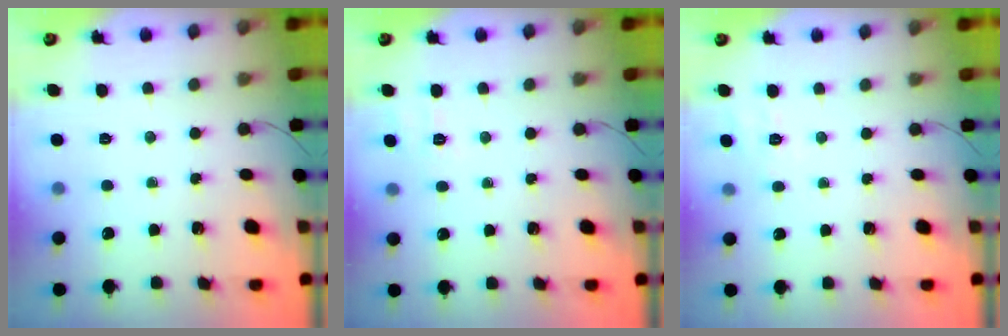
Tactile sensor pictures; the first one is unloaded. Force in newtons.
{"total": 2.6, "press": 1.6, "slide": 2.1}
{"total": 7.4, "press": 7.1, "slide": 2.1}